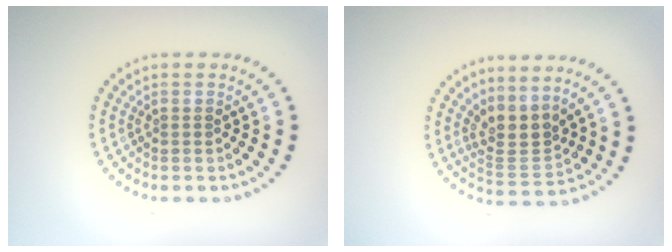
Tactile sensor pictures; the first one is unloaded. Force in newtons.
{"total": 3.0, "press": 2.2, "slide": 2.1}